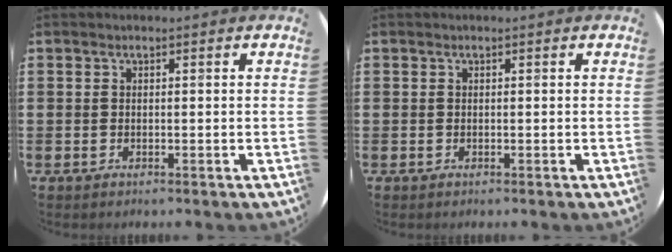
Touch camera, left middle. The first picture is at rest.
{"total": 0.0}